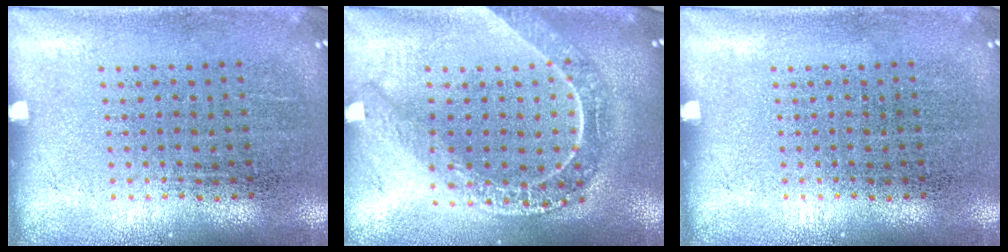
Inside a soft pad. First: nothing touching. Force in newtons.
{"total": 2.2, "press": 1.9, "slide": 1.1}
{"total": 0.0}